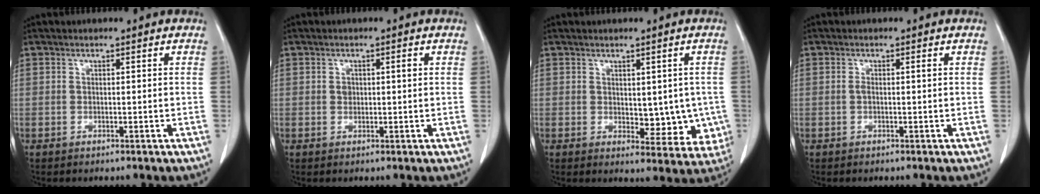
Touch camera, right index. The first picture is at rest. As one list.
[{"total": 1.6, "force": [0.3, 0.9, 1.3], "torque": [-0.025, 0.008, 0.009]}, {"total": 7.1, "force": [-0.2, 4.0, 5.9], "torque": [-0.046, -0.005, 0.007]}, {"total": 1.0, "force": [0.0, 0.1, 1.0], "torque": [-0.021, 0.001, 0.002]}]